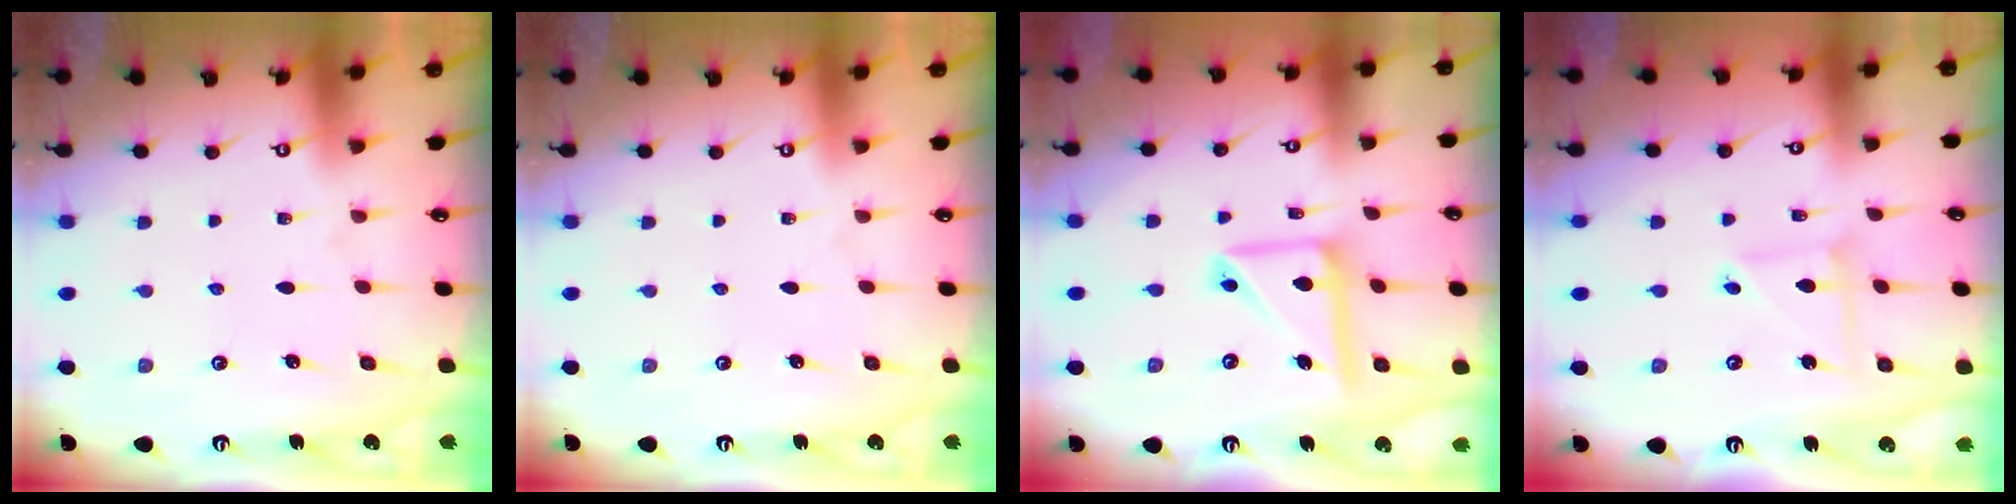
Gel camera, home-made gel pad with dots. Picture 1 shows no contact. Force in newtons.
{"total": 0.0}
{"total": 14.6, "press": 14.5, "slide": 1.5}
{"total": 4.6, "press": 4.6, "slide": 0.5}